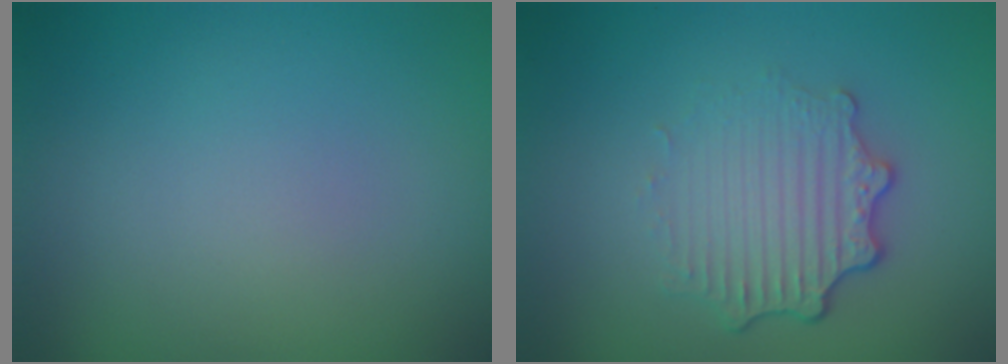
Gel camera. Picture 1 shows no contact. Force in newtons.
{"total": 3.4, "press": 2.6, "slide": 2.1}